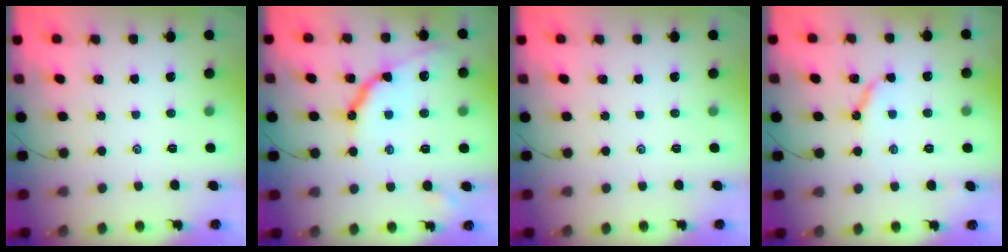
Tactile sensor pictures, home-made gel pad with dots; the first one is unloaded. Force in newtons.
{"total": 11.5, "press": 11.5, "slide": 0.8}
{"total": 0.0}
{"total": 6.5, "press": 6.4, "slide": 0.7}